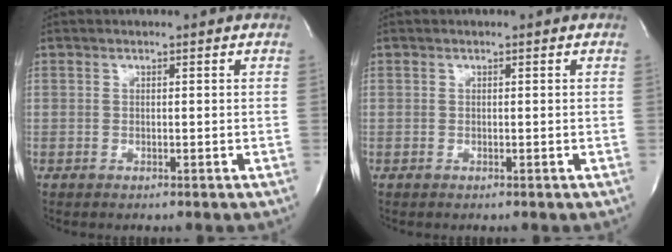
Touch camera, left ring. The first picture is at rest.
{"total": 0.0}